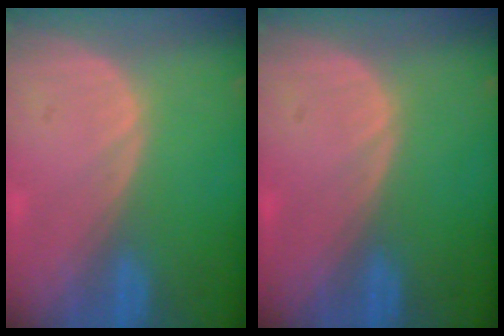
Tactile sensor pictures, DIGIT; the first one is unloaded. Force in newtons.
{"total": 0.0}